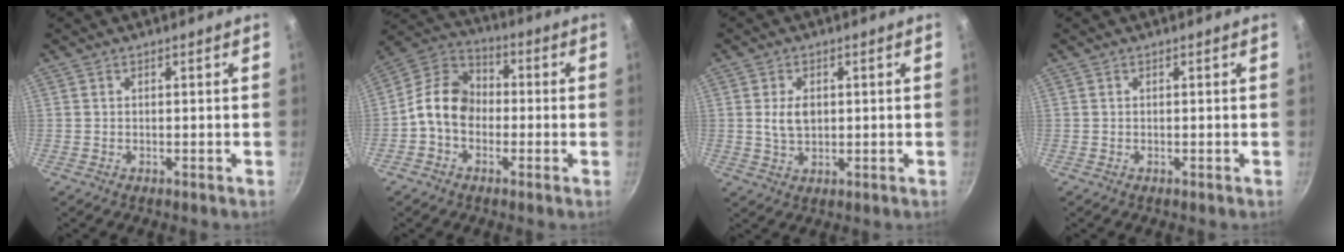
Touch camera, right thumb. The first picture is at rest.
{"total": 10.6, "force": [-1.6, 8.2, 6.5], "torque": [-0.086, 0.038, -0.054]}
{"total": 4.7, "force": [0.6, 3.1, 3.5], "torque": [-0.056, -0.002, 0.013]}
{"total": 0.0}